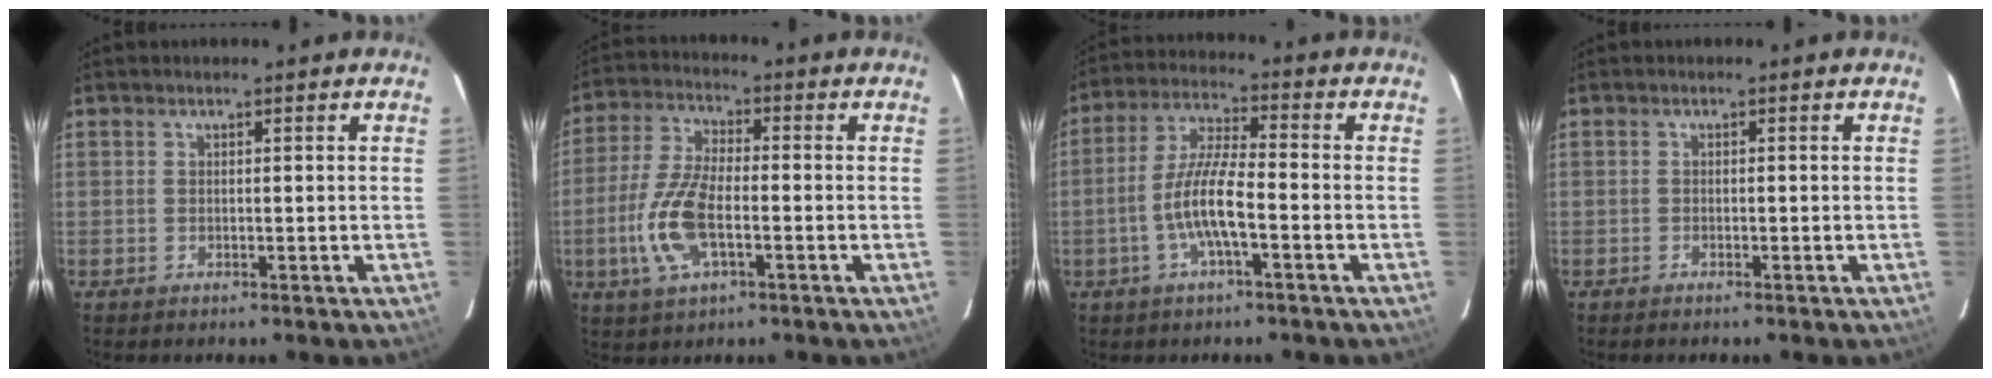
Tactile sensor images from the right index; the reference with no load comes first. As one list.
[{"total": 11.3, "force": [-3.3, 4.6, 9.7], "torque": [-0.214, 0.001, -0.066]}, {"total": 8.8, "force": [-3.2, 1.4, 8.1], "torque": [-0.169, 0.005, -0.060]}, {"total": 0.7, "force": [-0.6, 0.1, 0.2], "torque": [-0.006, -0.001, -0.011]}]